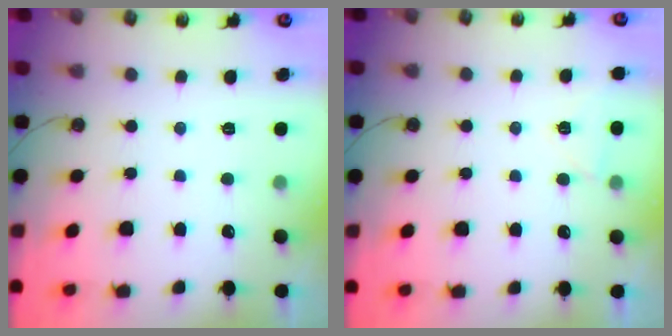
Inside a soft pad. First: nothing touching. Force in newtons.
{"total": 4.5, "press": 4.5, "slide": 0.2}